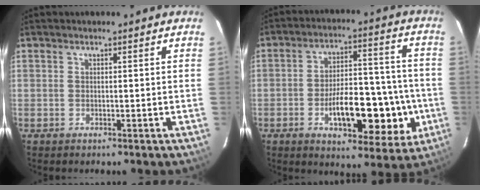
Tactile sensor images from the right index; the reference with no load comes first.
{"total": 16.7, "force": [-4.7, 6.8, 14.5], "torque": [-0.211, 0.027, -0.061]}